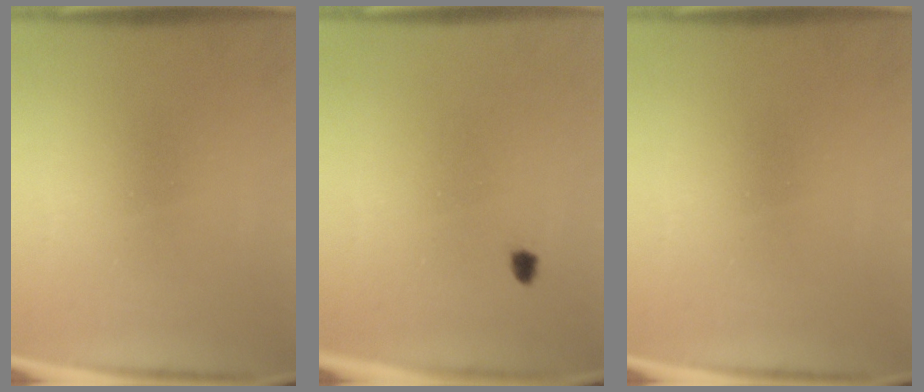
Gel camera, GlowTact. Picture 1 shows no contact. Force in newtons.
{"total": 1.0}
{"total": 0.0}